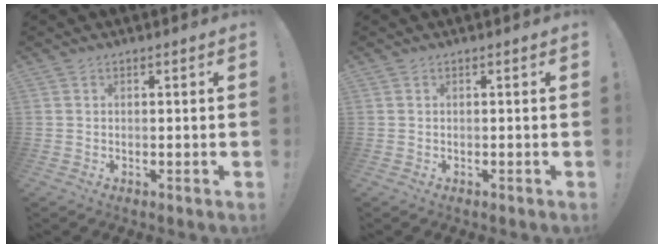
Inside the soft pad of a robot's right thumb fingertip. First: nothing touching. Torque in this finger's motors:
{"motor_torque": [0.03, -0.02, 0.09, -0.11, 0.02]}